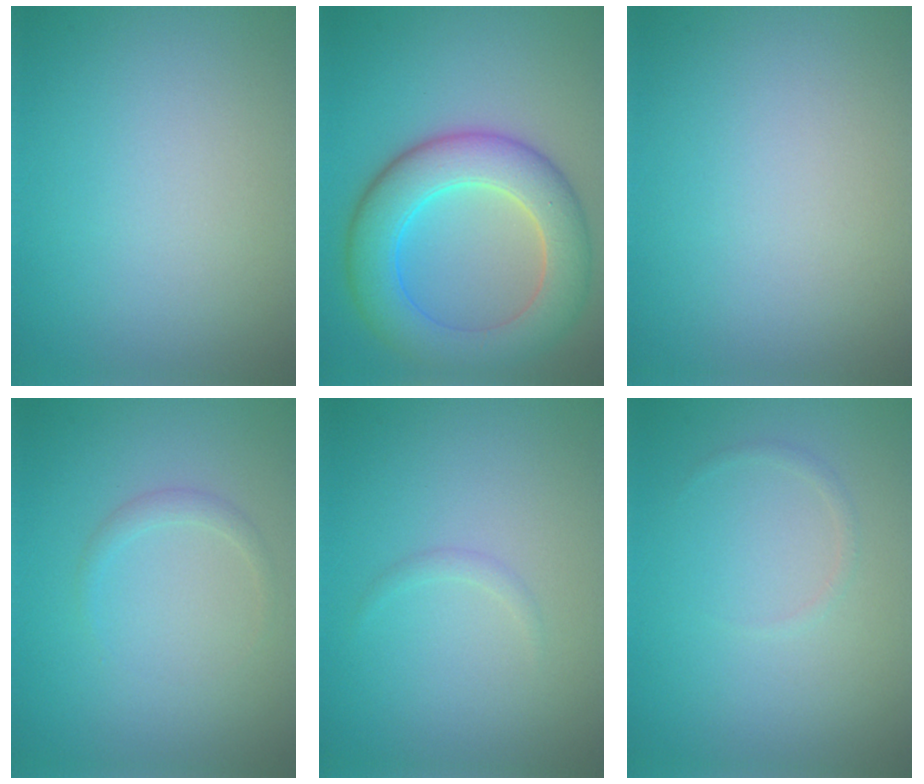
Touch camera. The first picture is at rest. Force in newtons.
{"total": 8.1, "press": 8.1, "slide": 0.1}
{"total": 0.0}
{"total": 1.0, "press": 1.0, "slide": 0.1}
{"total": 0.7, "press": 0.7, "slide": 0.1}
{"total": 0.6, "press": 0.6, "slide": 0.1}